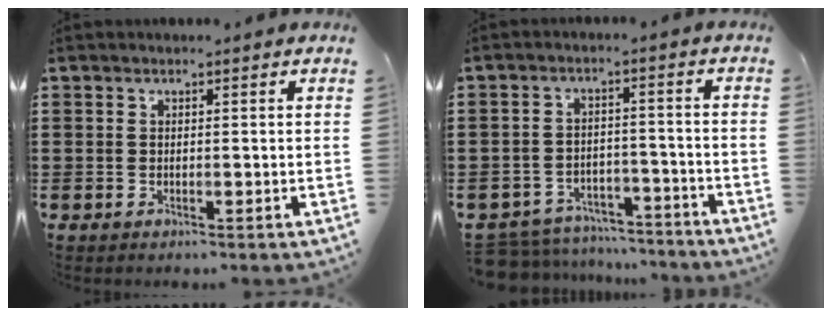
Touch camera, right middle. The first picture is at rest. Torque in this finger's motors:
{"motor_torque": [0.47, 0.18, 0.05, 0.02]}